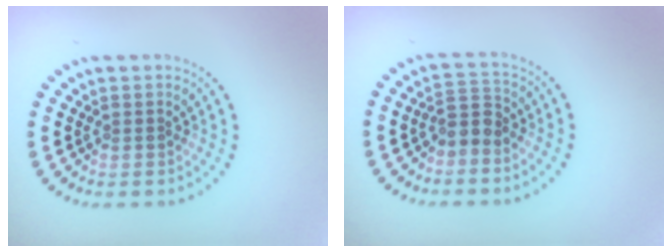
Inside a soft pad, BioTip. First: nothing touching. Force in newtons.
{"total": 2.2, "press": 1.8, "slide": 1.2}